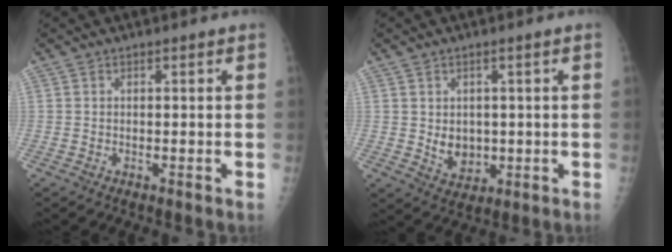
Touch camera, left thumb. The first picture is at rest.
{"total": 5.1, "force": [0.0, 4.0, 3.2], "torque": [-0.026, -0.008, 0.015]}